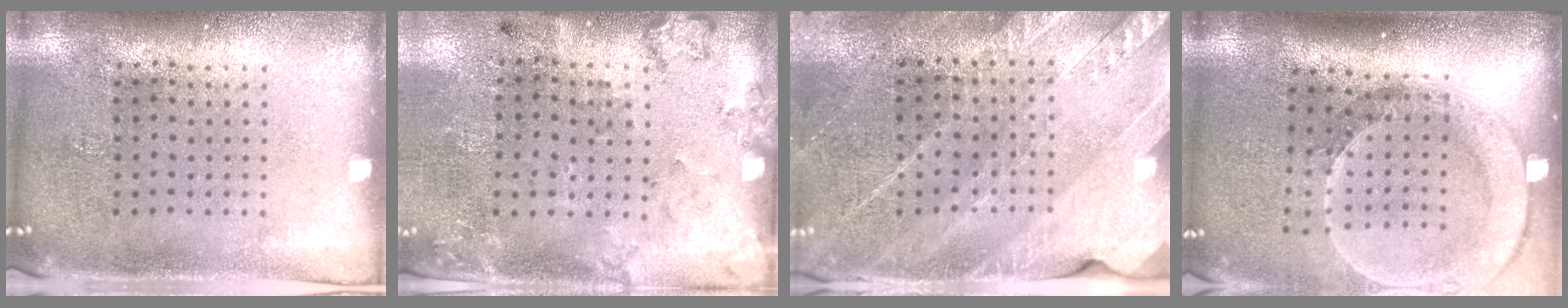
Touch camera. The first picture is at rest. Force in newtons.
{"total": 2.0, "press": 1.3, "slide": 1.5}
{"total": 2.6, "press": 2.5, "slide": 0.4}
{"total": 2.5, "press": 1.9, "slide": 1.6}